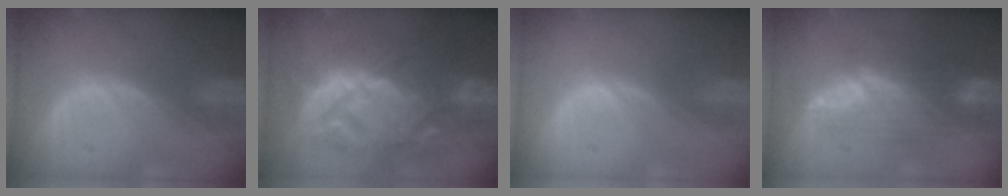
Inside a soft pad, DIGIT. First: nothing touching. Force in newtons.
{"total": 13.4, "press": 13.3, "slide": 1.4}
{"total": 0.5, "press": 0.1, "slide": 0.5}
{"total": 7.3, "press": 7.1, "slide": 1.3}